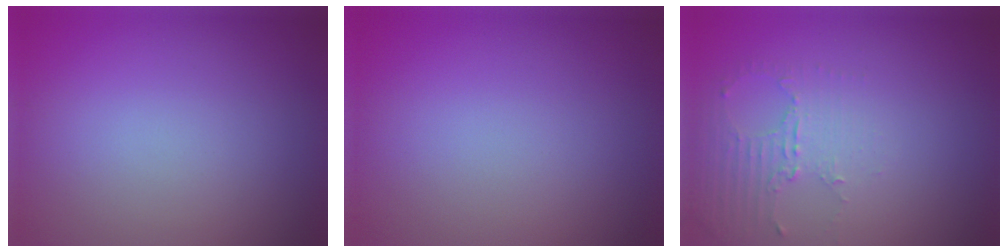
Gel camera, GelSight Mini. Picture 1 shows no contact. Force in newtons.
{"total": 0.0}
{"total": 2.3, "press": 1.8, "slide": 1.6}